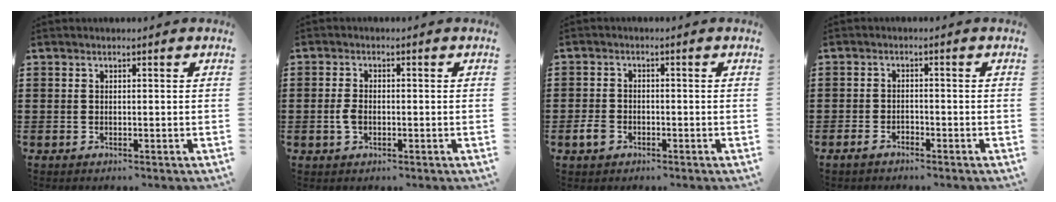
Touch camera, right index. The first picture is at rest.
{"total": 2.5, "force": [-0.6, 1.5, 1.9], "torque": [-0.053, -0.004, -0.016]}
{"total": 2.8, "force": [-1.4, 1.9, 1.5], "torque": [-0.044, -0.004, -0.031]}
{"total": 1.6, "force": [-1.4, 0.6, 0.6], "torque": [-0.015, 0.001, -0.028]}